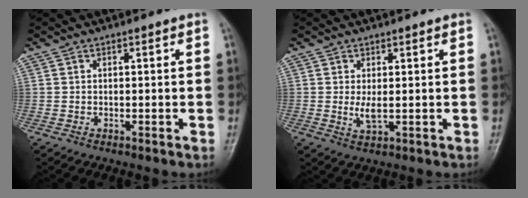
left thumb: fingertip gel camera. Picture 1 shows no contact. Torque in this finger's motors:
{"motor_torque": [0.08, 0.08, 0.00, -0.11, 0.02]}